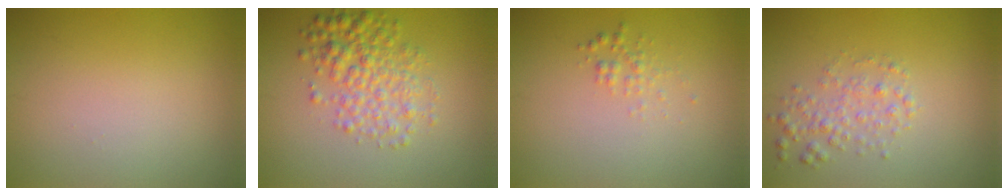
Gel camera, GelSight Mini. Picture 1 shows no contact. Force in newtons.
{"total": 4.2, "press": 4.2, "slide": 0.1}
{"total": 1.0, "press": 1.0, "slide": 0.0}
{"total": 2.1, "press": 2.1, "slide": 0.0}